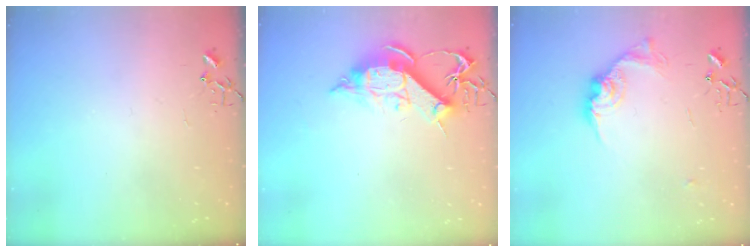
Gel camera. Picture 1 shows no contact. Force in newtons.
{"total": 13.2, "press": 13.1, "slide": 1.5}
{"total": 13.4, "press": 13.3, "slide": 0.8}